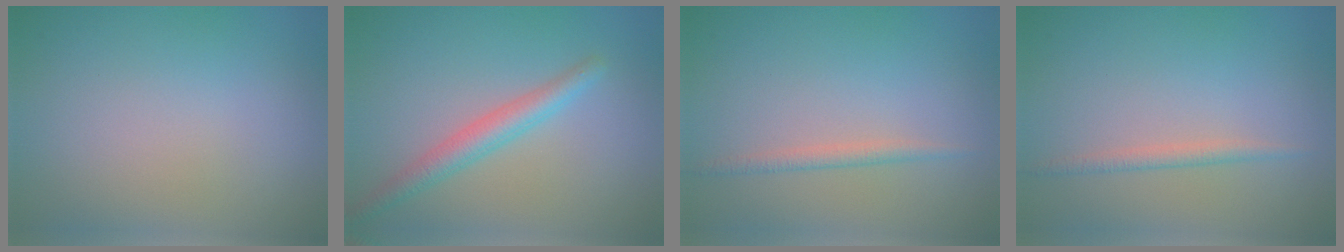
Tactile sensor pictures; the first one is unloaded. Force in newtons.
{"total": 2.9, "press": 2.9, "slide": 0.1}
{"total": 1.2, "press": 1.2, "slide": 0.1}
{"total": 1.2, "press": 1.2, "slide": 0.1}